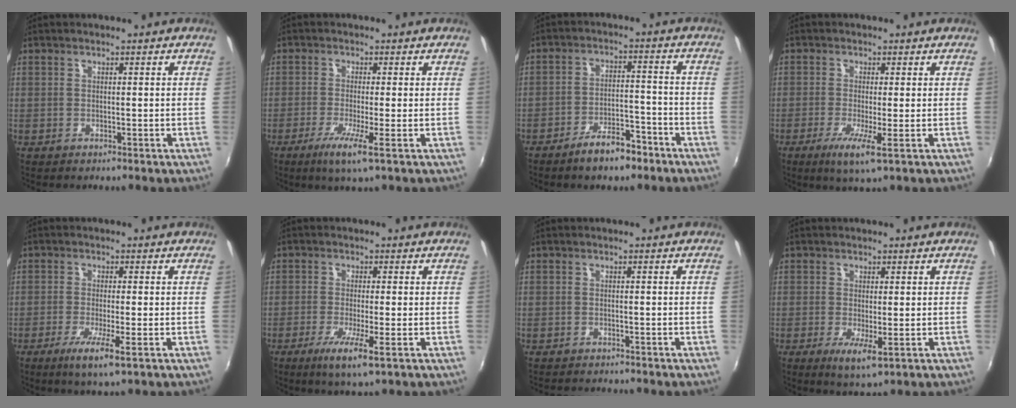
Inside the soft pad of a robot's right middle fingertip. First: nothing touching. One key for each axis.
{"total": 5.5, "fx": -2.5, "fy": -0.4, "fz": 4.8, "tx": -0.107, "ty": -0.015, "tz": -0.049}
{"total": 7.7, "fx": -5.8, "fy": 2.7, "fz": 4.4, "tx": -0.084, "ty": 0.010, "tz": -0.085}
{"total": 5.1, "fx": -1.9, "fy": -0.1, "fz": 4.8, "tx": -0.102, "ty": -0.016, "tz": -0.036}
{"total": 5.7, "fx": -2.7, "fy": 0.1, "fz": 5.0, "tx": -0.107, "ty": -0.016, "tz": -0.050}
{"total": 6.1, "fx": -2.8, "fy": 0.0, "fz": 5.5, "tx": -0.116, "ty": -0.018, "tz": -0.052}
{"total": 2.9, "fx": -2.8, "fy": 0.5, "fz": 0.6, "tx": -0.020, "ty": -0.014, "tz": -0.044}
{"total": 4.4, "fx": -1.2, "fy": 0.7, "fz": 4.2, "tx": -0.080, "ty": -0.016, "tz": -0.017}